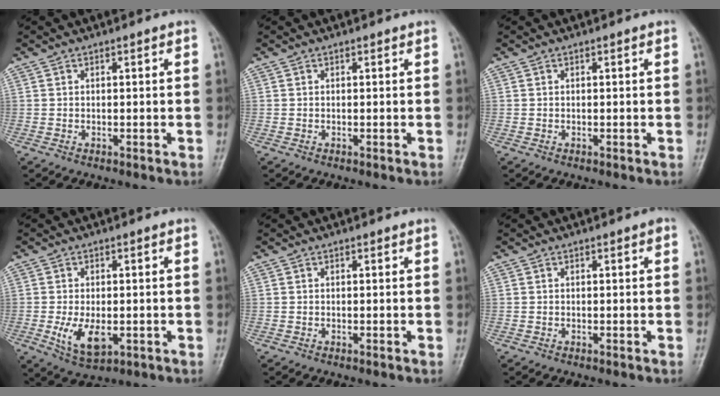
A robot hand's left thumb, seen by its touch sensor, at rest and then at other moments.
{"total": 0.0}
{"total": 0.0}
{"total": 7.7, "force": [-1.8, 4.0, 6.4], "torque": [-0.112, -0.003, -0.023]}
{"total": 0.0}
{"total": 0.6, "force": [0.1, 0.2, 0.6], "torque": [-0.011, 0.000, 0.000]}